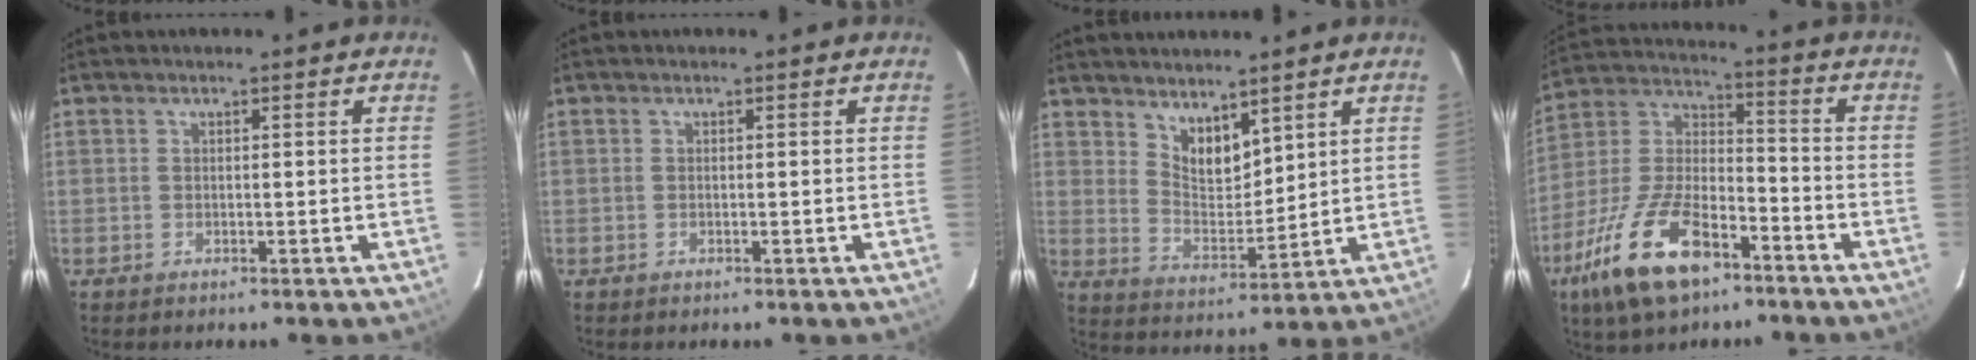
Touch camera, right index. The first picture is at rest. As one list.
[{"total": 0.0}, {"total": 7.5, "force": [5.6, 3.5, 3.6], "torque": [-0.051, -0.002, 0.110]}, {"total": 18.9, "force": [-11.0, 8.3, 12.9], "torque": [-0.274, -0.007, -0.200]}]